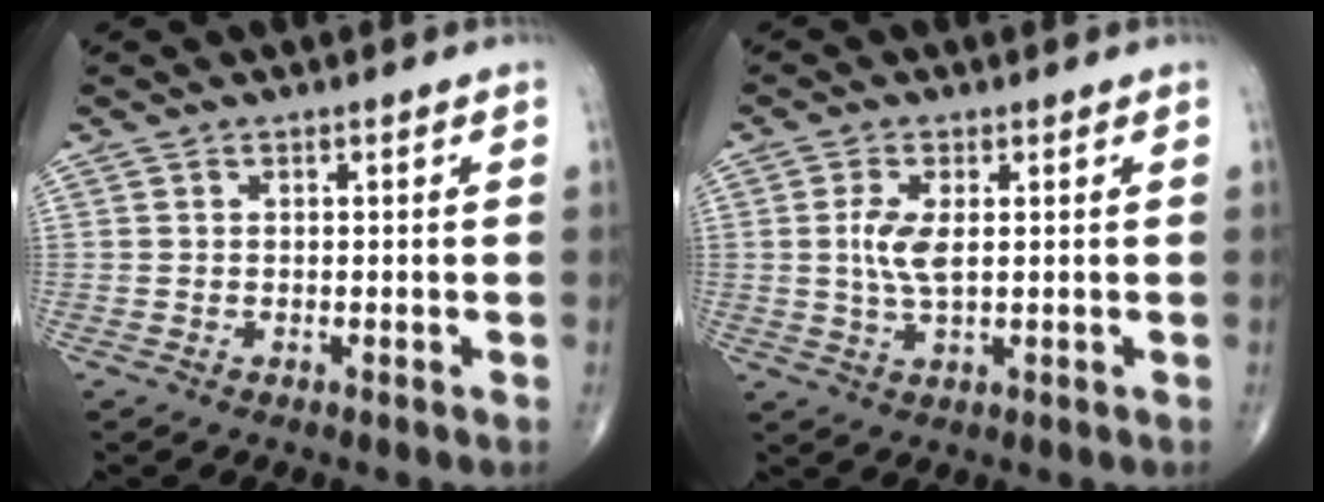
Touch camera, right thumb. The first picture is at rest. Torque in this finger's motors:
{"motor_torque": [-0.16, 0.17, 0.56, 0.08, 0.04]}